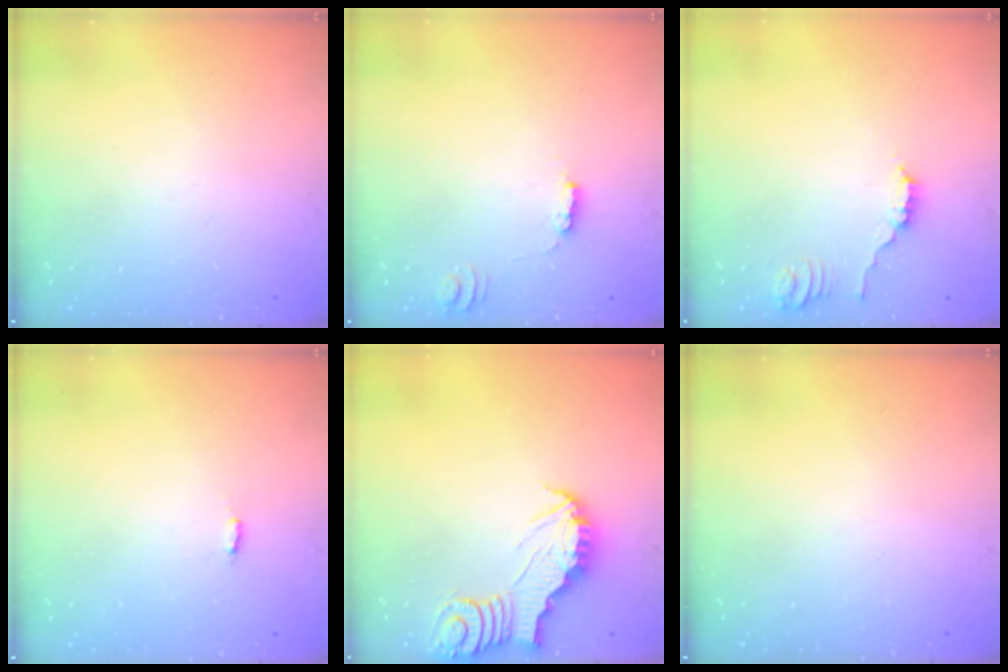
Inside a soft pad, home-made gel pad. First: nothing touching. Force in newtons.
{"total": 3.1, "press": 3.1, "slide": 0.3}
{"total": 1.8, "press": 1.8, "slide": 0.3}
{"total": 3.0, "press": 2.9, "slide": 0.5}
{"total": 3.0, "press": 3.0, "slide": 0.3}
{"total": 0.0}